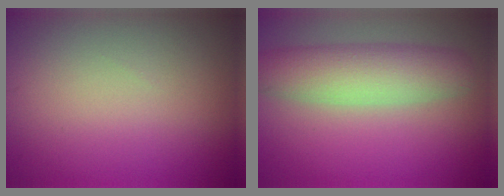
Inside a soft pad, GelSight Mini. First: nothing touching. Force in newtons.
{"total": 5.7, "press": 5.7, "slide": 0.3}